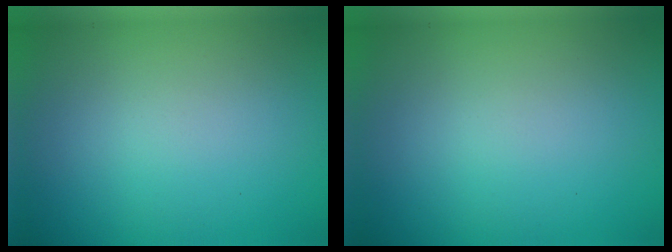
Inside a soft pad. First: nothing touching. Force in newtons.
{"total": 0.0}